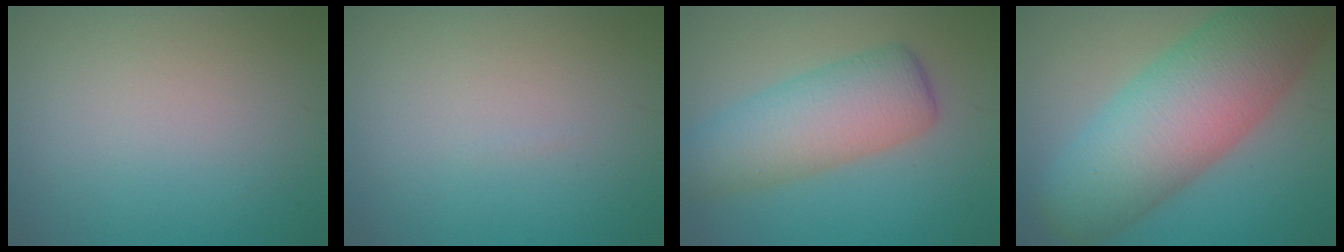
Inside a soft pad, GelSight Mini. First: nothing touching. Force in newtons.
{"total": 0.0}
{"total": 6.6, "press": 6.6, "slide": 0.1}
{"total": 12.2, "press": 12.2, "slide": 0.4}